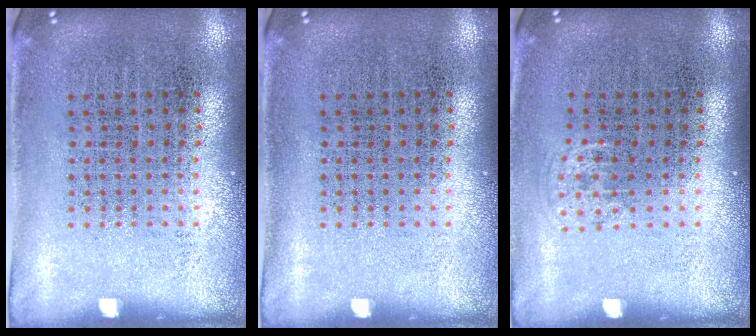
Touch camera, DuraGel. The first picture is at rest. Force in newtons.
{"total": 0.0}
{"total": 0.6, "press": 0.5, "slide": 0.3}